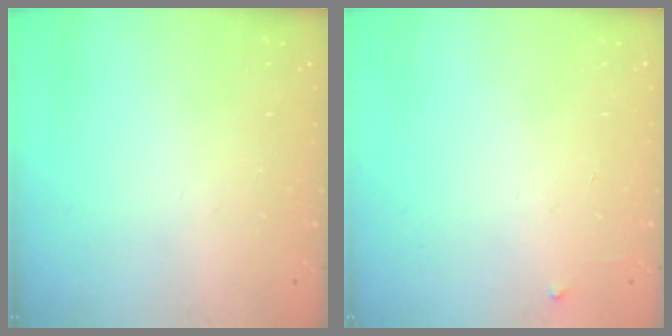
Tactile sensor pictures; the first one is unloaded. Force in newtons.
{"total": 2.3, "press": 2.3, "slide": 0.3}